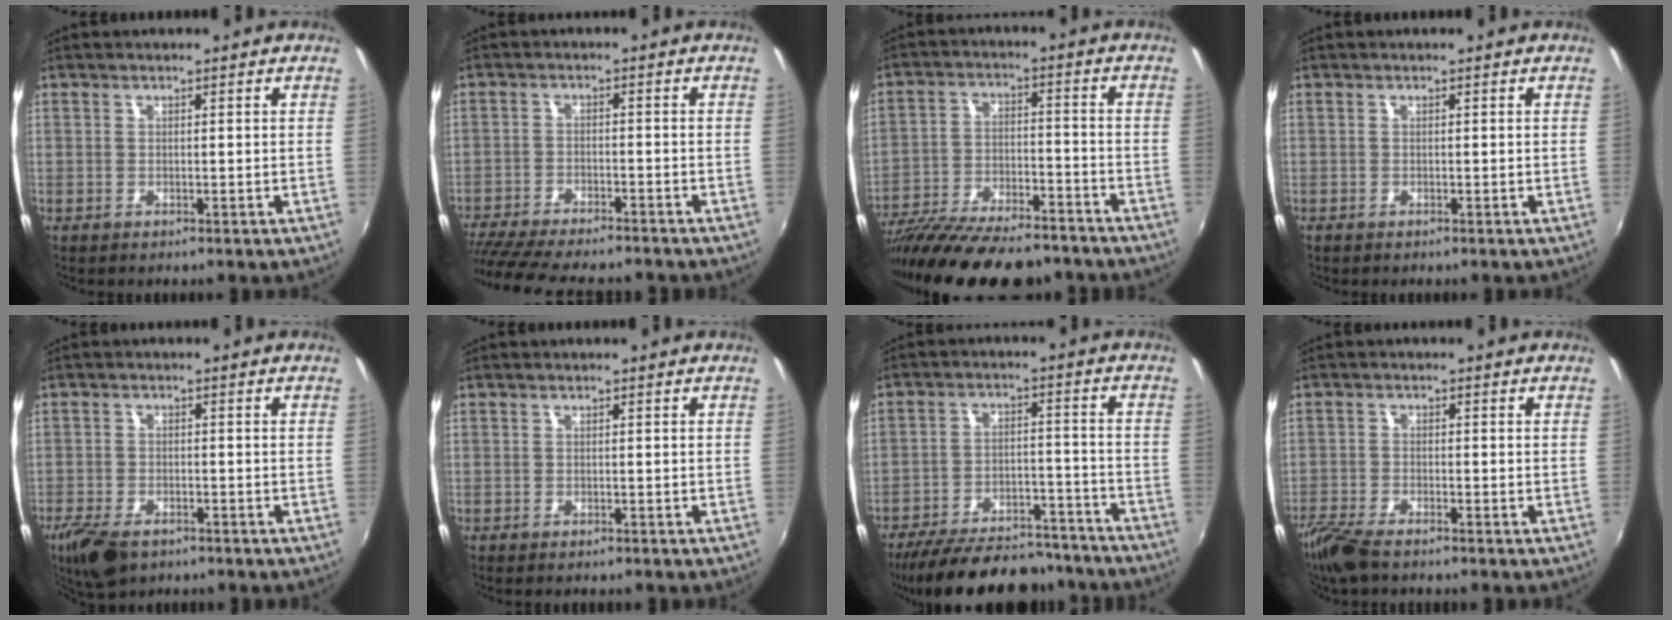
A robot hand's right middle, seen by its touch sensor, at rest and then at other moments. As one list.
[{"total": 16.6, "force": [-14.3, 3.4, 7.7], "torque": [-0.164, -0.033, -0.226]}, {"total": 23.0, "force": [-19.4, 5.6, 11.0], "torque": [-0.211, -0.041, -0.299]}, {"total": 0.0}, {"total": 7.9, "force": [-5.5, 3.6, 4.3], "torque": [-0.115, -0.023, -0.101]}, {"total": 0.8, "force": [-0.7, 0.2, 0.3], "torque": [-0.008, -0.002, -0.012]}, {"total": 23.6, "force": [-20.3, 7.4, 9.4], "torque": [-0.182, 0.007, -0.273]}, {"total": 6.7, "force": [-5.5, 1.4, 3.6], "torque": [-0.098, -0.025, -0.108]}]